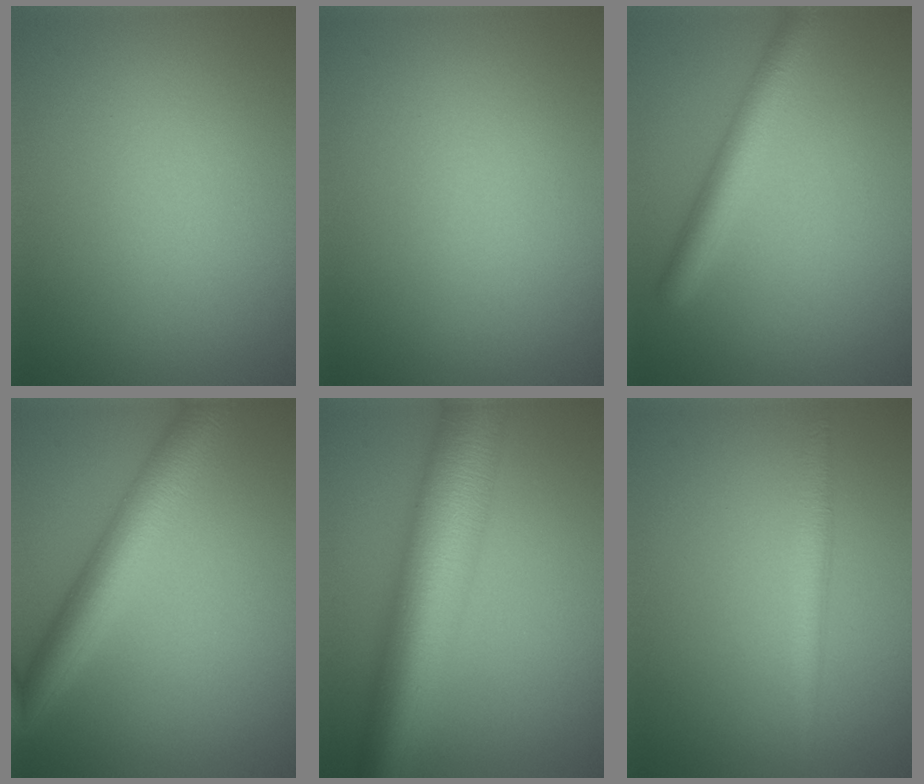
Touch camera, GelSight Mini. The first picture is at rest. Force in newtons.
{"total": 0.0}
{"total": 3.6, "press": 3.6, "slide": 0.1}
{"total": 5.5, "press": 5.5, "slide": 0.3}
{"total": 11.3, "press": 11.3, "slide": 0.1}
{"total": 2.1, "press": 2.1, "slide": 0.1}